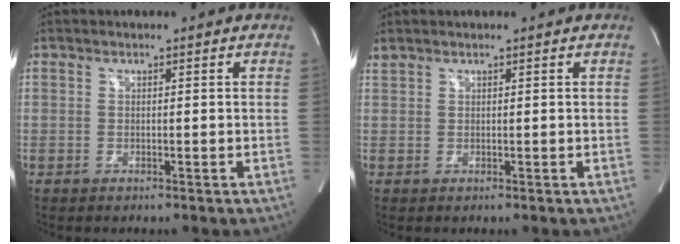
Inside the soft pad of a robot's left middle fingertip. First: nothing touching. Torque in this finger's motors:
{"motor_torque": [0.17, -0.52, 0.09, 0.05]}